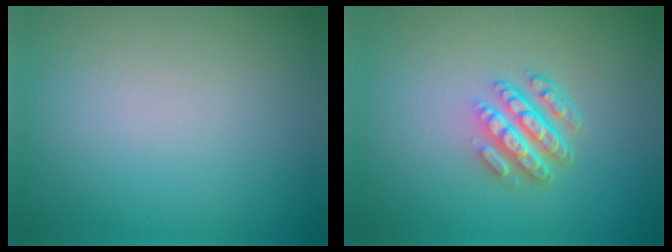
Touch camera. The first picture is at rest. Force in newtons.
{"total": 4.3, "press": 3.0, "slide": 3.1}